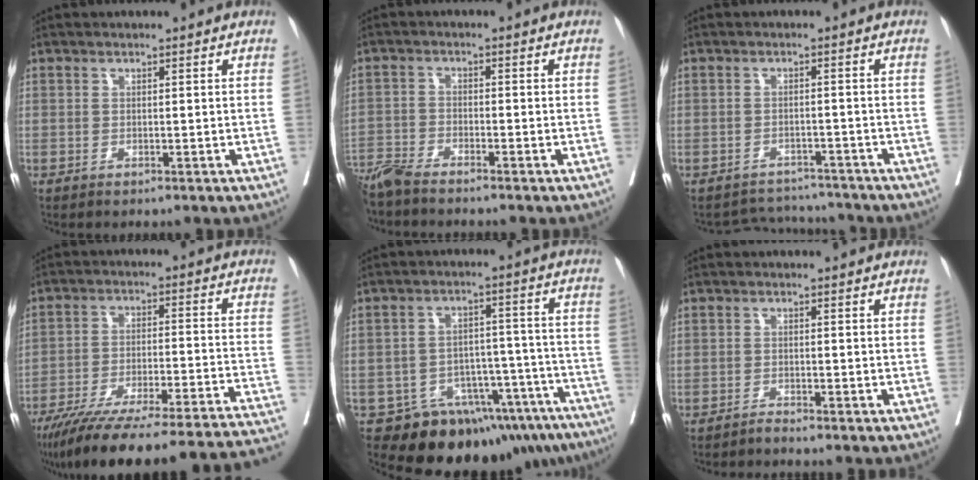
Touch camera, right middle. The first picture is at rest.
{"total": 5.1, "force": [-4.7, -0.1, 1.9], "torque": [-0.031, -0.017, -0.094]}
{"total": 5.0, "force": [-4.8, 1.1, -1.2], "torque": [0.019, 0.015, -0.066]}
{"total": 29.9, "force": [-25.8, 1.0, 15.2], "torque": [-0.160, -0.034, -0.359]}
{"total": 17.6, "force": [-14.9, 6.9, 6.2], "torque": [-0.028, 0.042, -0.192]}
{"total": 1.0, "force": [-1.0, -0.3, 0.0], "torque": [0.003, -0.002, -0.017]}